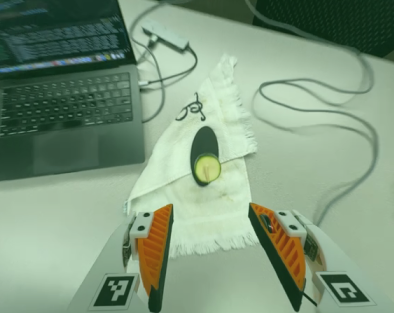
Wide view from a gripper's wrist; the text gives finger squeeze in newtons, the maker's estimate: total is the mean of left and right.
{"total": 0.0}